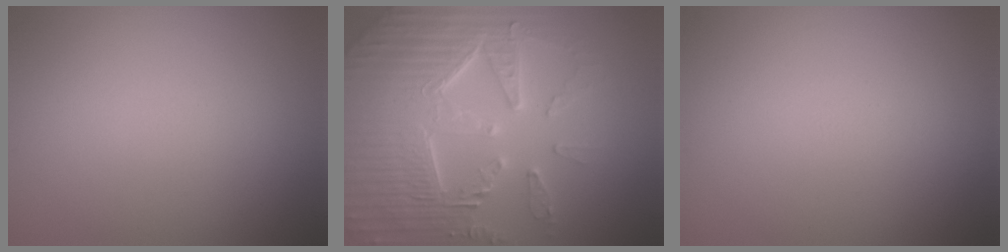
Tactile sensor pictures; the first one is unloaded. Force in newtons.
{"total": 7.6, "press": 7.5, "slide": 1.5}
{"total": 0.0}